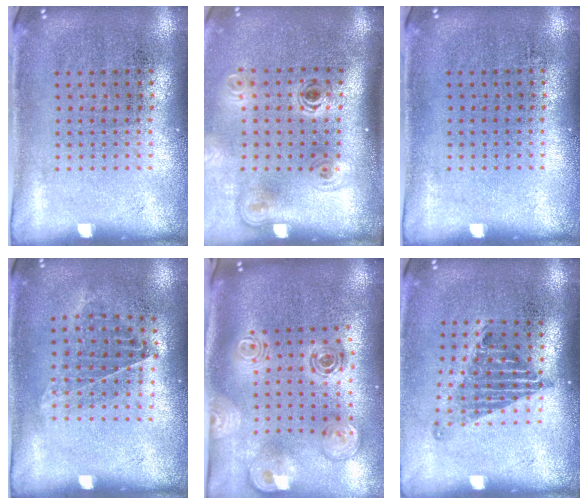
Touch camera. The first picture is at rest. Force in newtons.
{"total": 2.1, "press": 1.4, "slide": 1.5}
{"total": 0.0}
{"total": 0.9, "press": 0.8, "slide": 0.4}
{"total": 2.1, "press": 1.8, "slide": 1.1}
{"total": 1.3, "press": 1.0, "slide": 0.8}